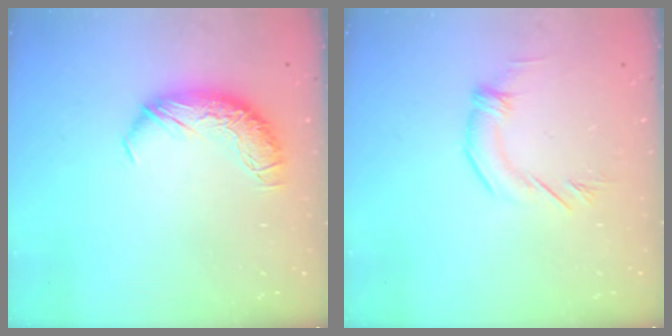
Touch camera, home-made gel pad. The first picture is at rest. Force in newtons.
{"total": 2.8, "press": 2.8, "slide": 0.2}